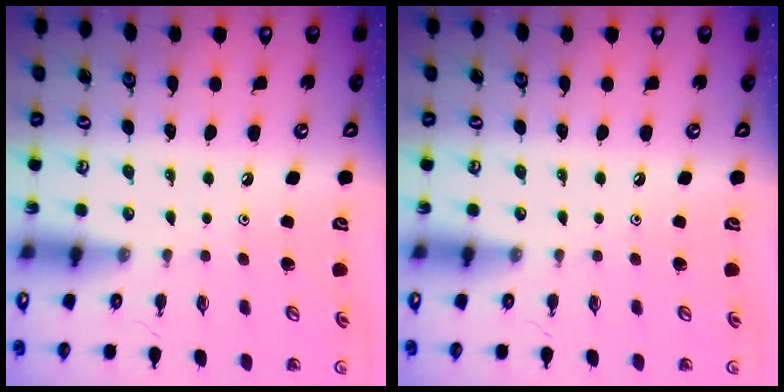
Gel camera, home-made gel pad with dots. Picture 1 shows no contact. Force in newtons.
{"total": 0.0}